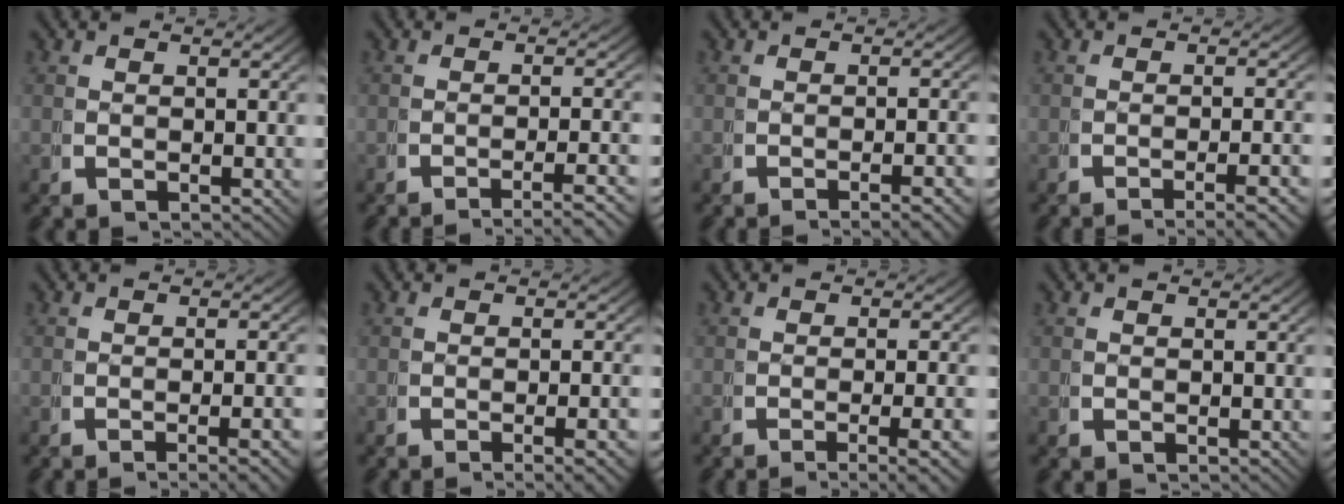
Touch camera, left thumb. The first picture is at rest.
{"total": 4.6, "force": [-3.7, 0.6, 2.7], "torque": [-0.036, -0.001, -0.058]}
{"total": 2.9, "force": [-2.2, 0.2, 1.9], "torque": [-0.025, 0.003, -0.037]}
{"total": 4.1, "force": [-3.0, 0.6, 2.8], "torque": [-0.037, -0.004, -0.047]}
{"total": 3.1, "force": [-2.0, 0.3, 2.3], "torque": [-0.032, 0.000, -0.033]}
{"total": 2.9, "force": [-1.7, 0.3, 2.3], "torque": [-0.033, 0.000, -0.028]}
{"total": 4.4, "force": [-2.6, 0.8, 3.5], "torque": [-0.052, -0.008, -0.037]}
{"total": 0.0}